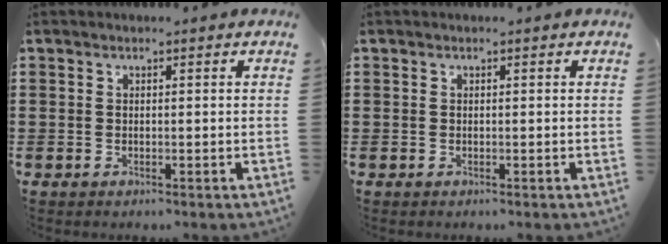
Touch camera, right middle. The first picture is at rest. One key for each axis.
{"total": 0.0}